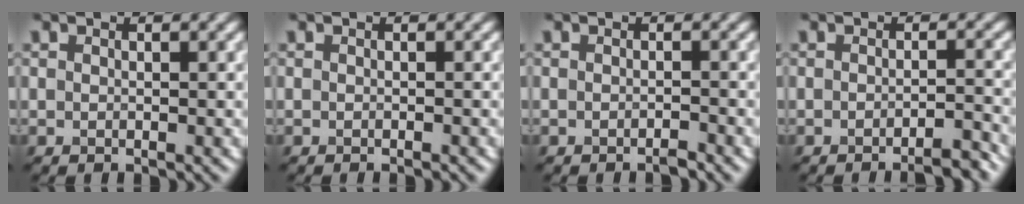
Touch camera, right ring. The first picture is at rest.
{"total": 0.6, "force": [-0.5, 0.1, 0.3], "torque": [-0.002, -0.001, -0.008]}
{"total": 0.9, "force": [-0.8, 0.1, 0.5], "torque": [-0.007, 0.001, -0.015]}
{"total": 2.7, "force": [-2.0, 0.5, 1.8], "torque": [-0.014, 0.005, -0.034]}